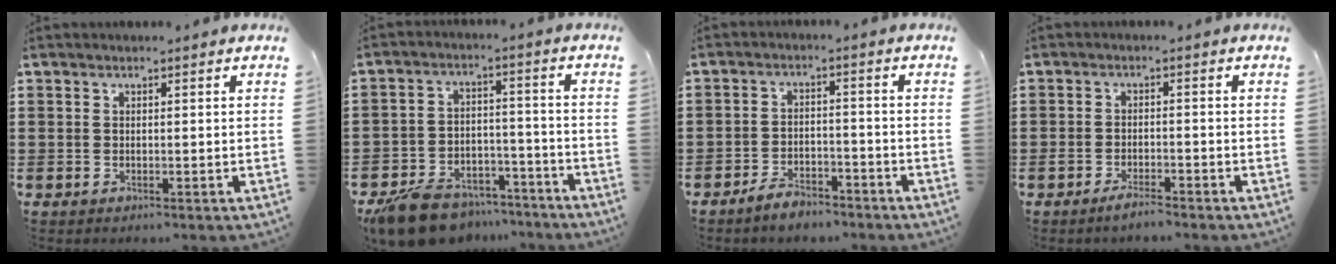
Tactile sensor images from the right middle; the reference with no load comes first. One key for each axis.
{"total": 8.5, "fx": -7.8, "fy": 2.6, "fz": 2.1, "tx": -0.048, "ty": 0.024, "tz": -0.152}
{"total": 4.0, "fx": -3.9, "fy": 0.9, "fz": 0.7, "tx": -0.014, "ty": 0.010, "tz": -0.077}
{"total": 2.4, "fx": -1.9, "fy": 0.4, "fz": 1.4, "tx": -0.031, "ty": 0.001, "tz": -0.037}